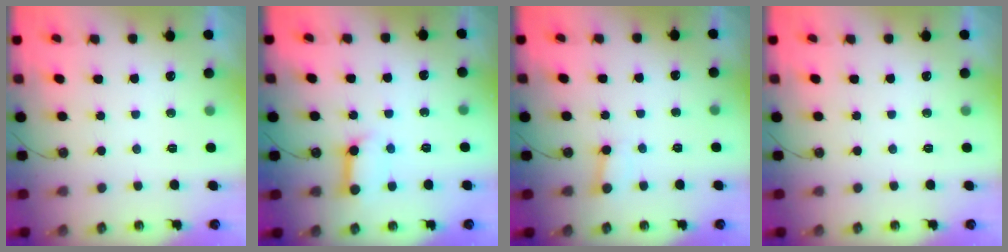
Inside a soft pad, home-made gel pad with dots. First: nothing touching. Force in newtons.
{"total": 8.9, "press": 8.9, "slide": 1.0}
{"total": 2.3, "press": 2.3, "slide": 0.2}
{"total": 0.0}